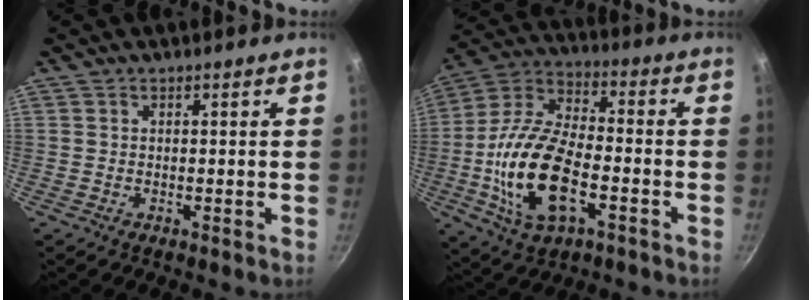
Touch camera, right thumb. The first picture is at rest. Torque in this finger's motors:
{"motor_torque": [0.10, 0.97, 1.95, -0.82, 0.48]}